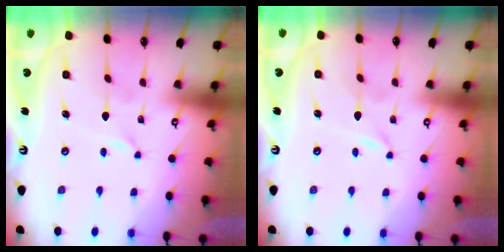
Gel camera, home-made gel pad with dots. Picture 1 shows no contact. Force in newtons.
{"total": 0.0}